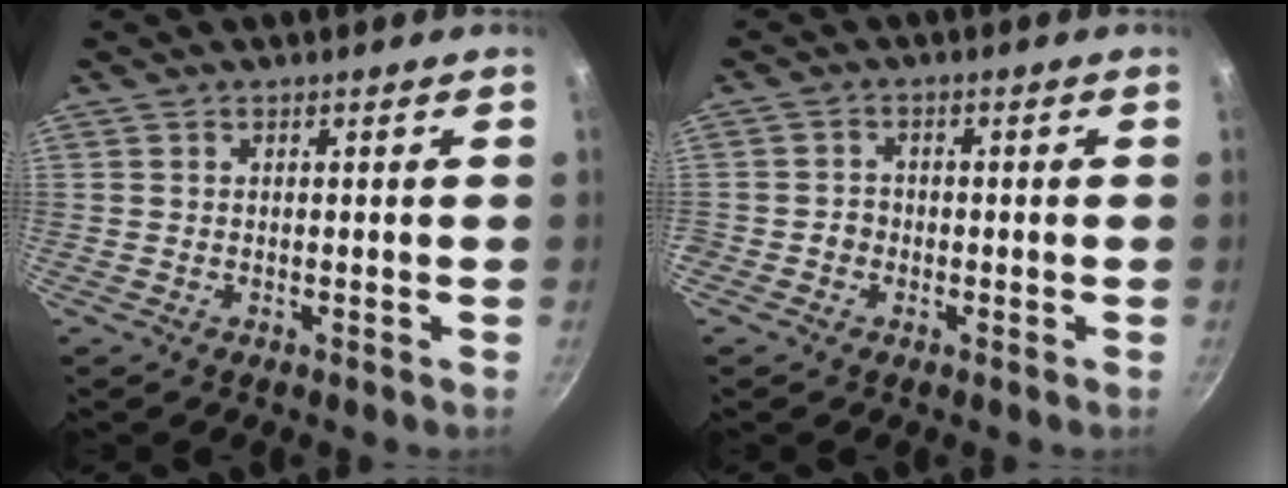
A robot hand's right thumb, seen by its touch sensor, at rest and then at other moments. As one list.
[{"total": 2.2, "force": [-0.9, 2.0, 0.5], "torque": [0.009, 0.010, -0.017]}]